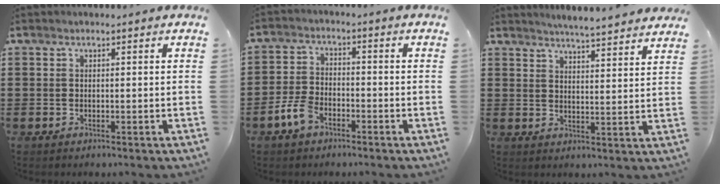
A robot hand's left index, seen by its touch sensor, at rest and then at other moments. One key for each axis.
{"total": 5.0, "fx": -3.0, "fy": 2.5, "fz": 3.1, "tx": -0.079, "ty": 0.004, "tz": -0.062}
{"total": 4.0, "fx": 3.9, "fy": -0.6, "fz": 0.5, "tx": -0.024, "ty": -0.021, "tz": 0.069}